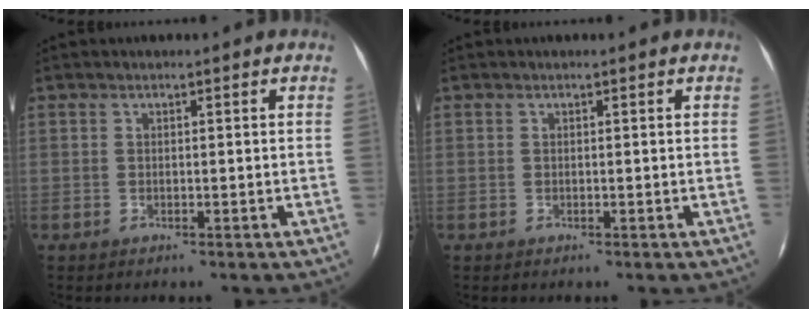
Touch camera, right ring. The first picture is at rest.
{"total": 0.0}